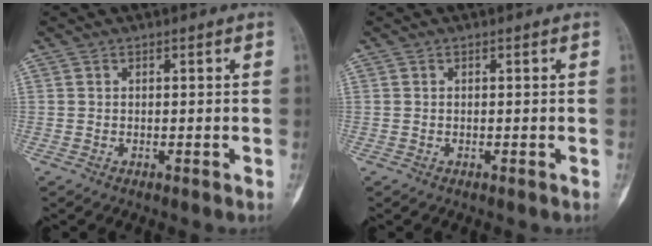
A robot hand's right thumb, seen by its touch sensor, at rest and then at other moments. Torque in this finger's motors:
{"motor_torque": [-0.39, 0.11, 0.02, 0.15, -0.02]}